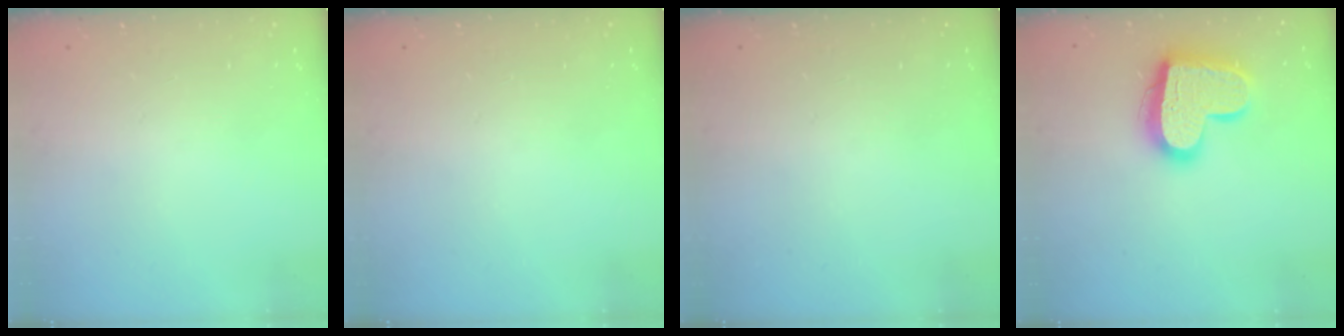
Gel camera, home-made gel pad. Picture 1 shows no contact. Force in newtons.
{"total": 0.0}
{"total": 0.0}
{"total": 18.0, "press": 17.9, "slide": 1.6}